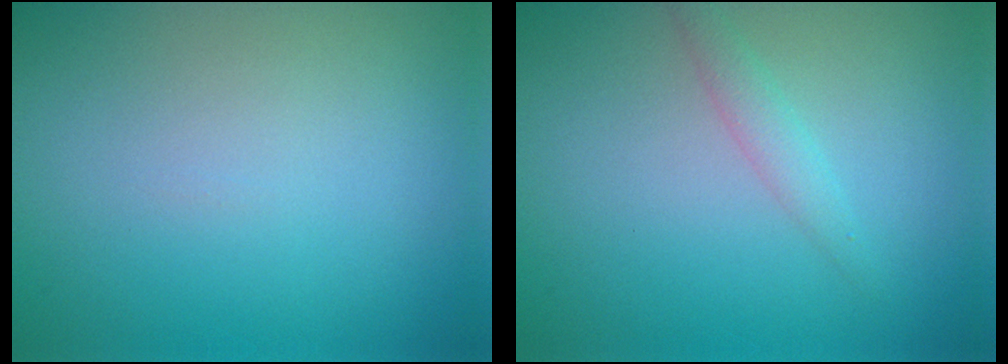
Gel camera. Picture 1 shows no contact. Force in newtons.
{"total": 1.5, "press": 1.5, "slide": 0.1}